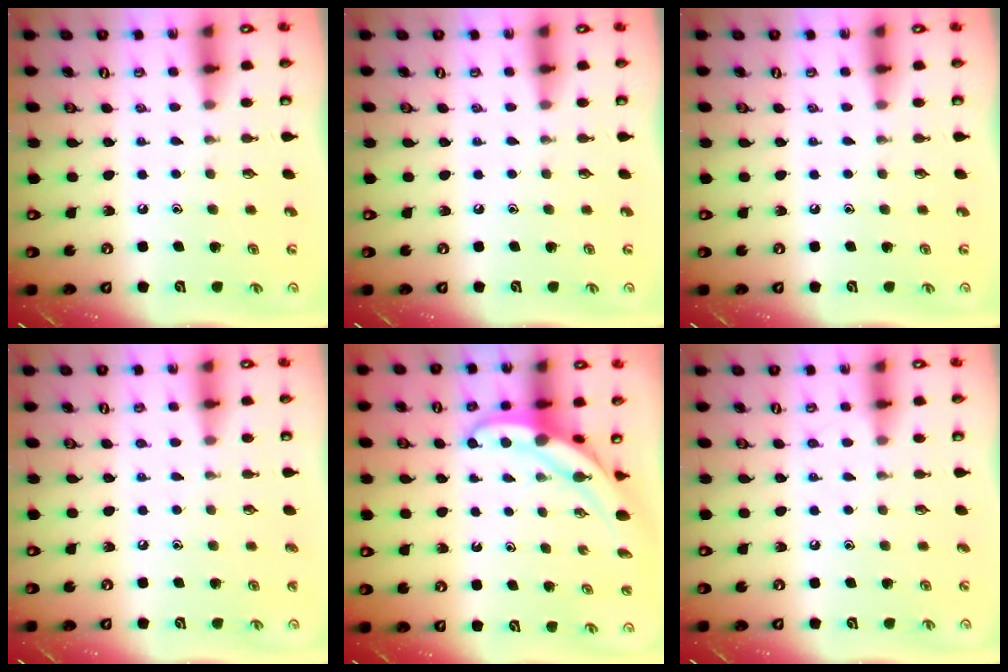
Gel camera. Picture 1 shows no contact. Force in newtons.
{"total": 0.0}
{"total": 0.0}
{"total": 3.9, "press": 3.7, "slide": 0.9}
{"total": 6.1, "press": 6.1, "slide": 0.5}
{"total": 5.9, "press": 5.9, "slide": 0.8}